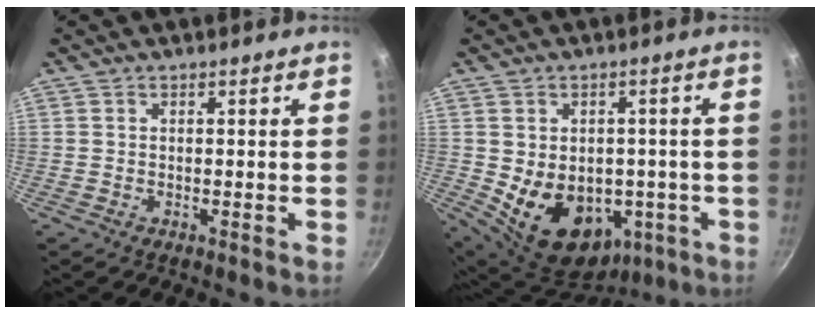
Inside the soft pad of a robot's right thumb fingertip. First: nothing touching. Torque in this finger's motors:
{"motor_torque": [-0.19, 0.97, 0.64, 0.64, 0.18]}